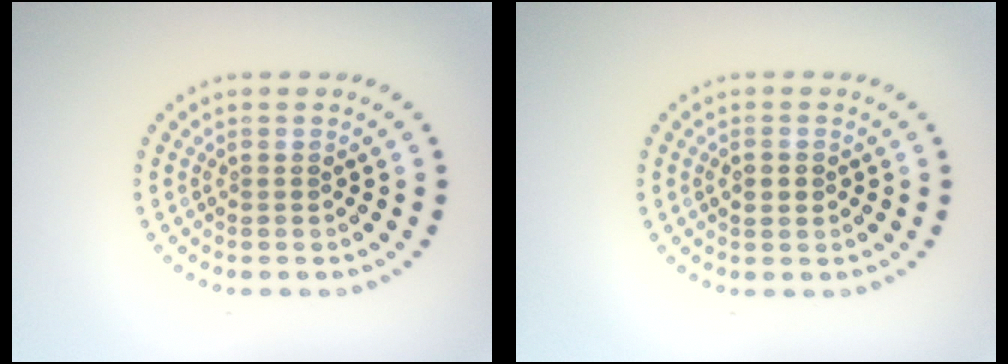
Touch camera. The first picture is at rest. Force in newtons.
{"total": 1.3, "press": 1.3, "slide": 0.1}